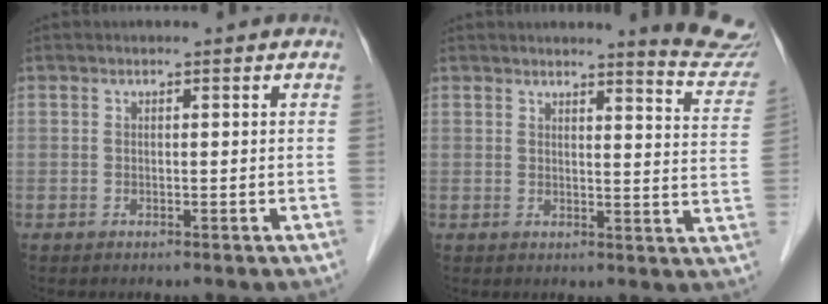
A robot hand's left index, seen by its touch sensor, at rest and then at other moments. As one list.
[{"total": 9.3, "force": [9.1, 0.0, 1.9], "torque": [-0.009, -0.069, 0.082]}]